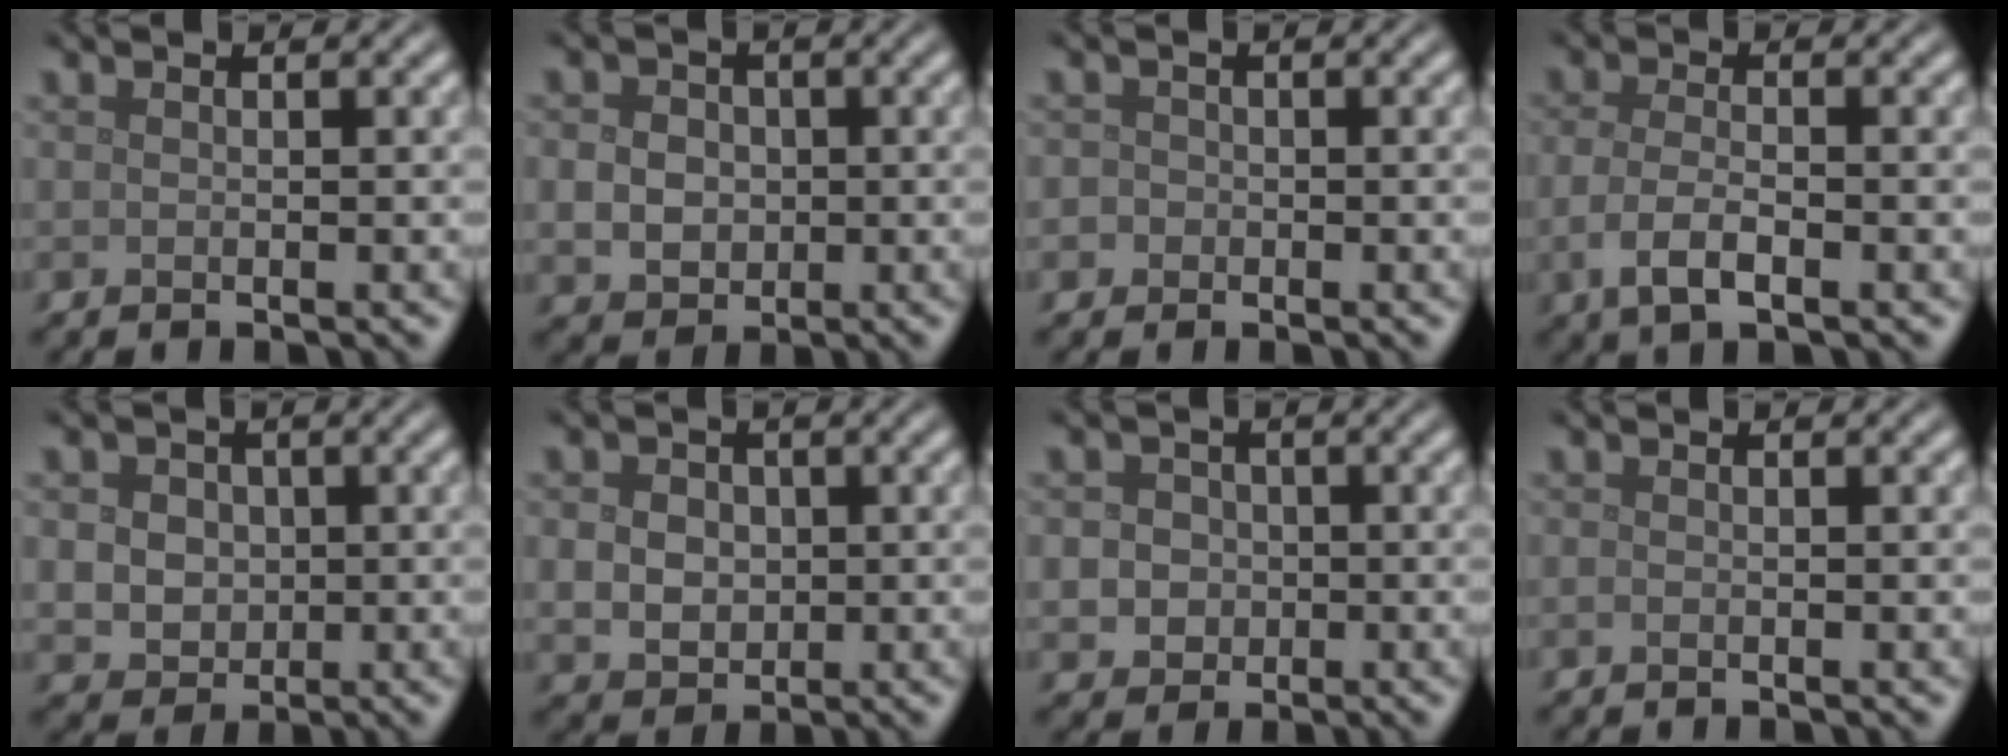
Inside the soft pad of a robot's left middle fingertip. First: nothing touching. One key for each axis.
{"total": 4.6, "fx": 0.1, "fy": 4.0, "fz": 2.4, "tx": -0.035, "ty": 0.014, "tz": -0.014}
{"total": 1.3, "fx": -0.2, "fy": 1.3, "fz": 0.3, "tx": 0.006, "ty": 0.003, "tz": -0.010}
{"total": 3.3, "fx": -1.1, "fy": 1.3, "fz": 2.8, "tx": -0.062, "ty": -0.006, "tz": -0.025}
{"total": 5.1, "fx": 0.8, "fy": 4.4, "fz": 2.6, "tx": -0.040, "ty": 0.022, "tz": 0.001}
{"total": 4.4, "fx": 0.4, "fy": 3.7, "fz": 2.3, "tx": -0.039, "ty": 0.014, "tz": -0.008}
{"total": 4.1, "fx": 0.0, "fy": 3.8, "fz": 1.5, "tx": -0.008, "ty": 0.024, "tz": -0.014}
{"total": 0.0}